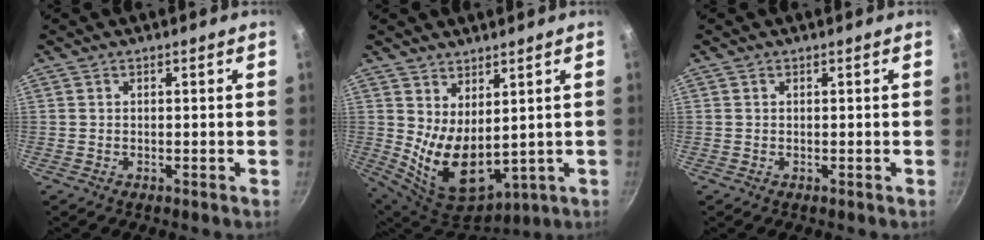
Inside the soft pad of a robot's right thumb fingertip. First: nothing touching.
{"total": 11.8, "force": [2.1, 6.9, 9.3], "torque": [-0.139, -0.045, 0.066]}
{"total": 0.0}